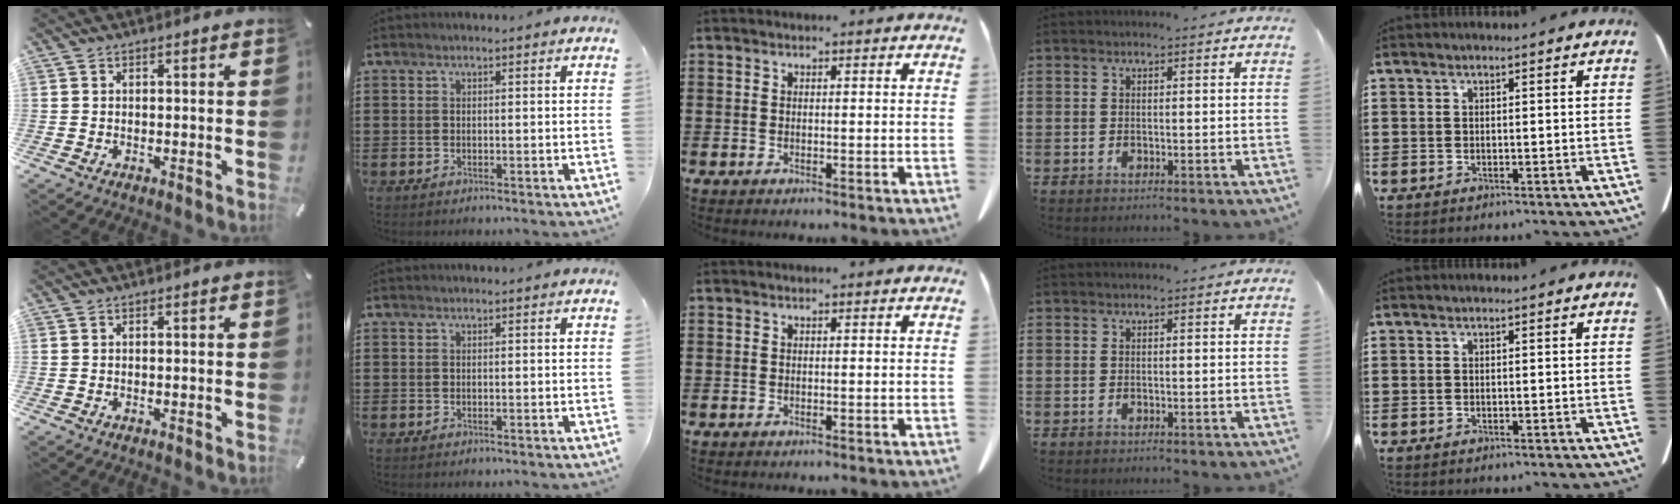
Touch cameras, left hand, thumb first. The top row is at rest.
{}